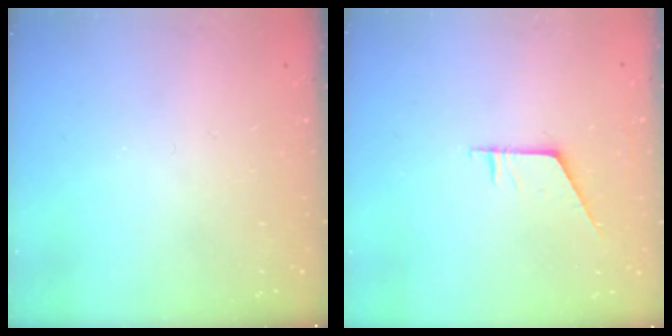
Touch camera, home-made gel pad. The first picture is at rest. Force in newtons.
{"total": 4.4, "press": 4.4, "slide": 0.5}